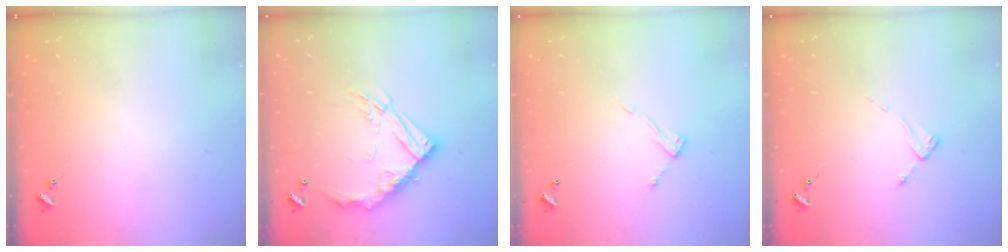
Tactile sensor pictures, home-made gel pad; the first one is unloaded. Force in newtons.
{"total": 17.2, "press": 17.1, "slide": 1.7}
{"total": 6.4, "press": 6.4, "slide": 0.2}
{"total": 2.3, "press": 2.3, "slide": 0.3}